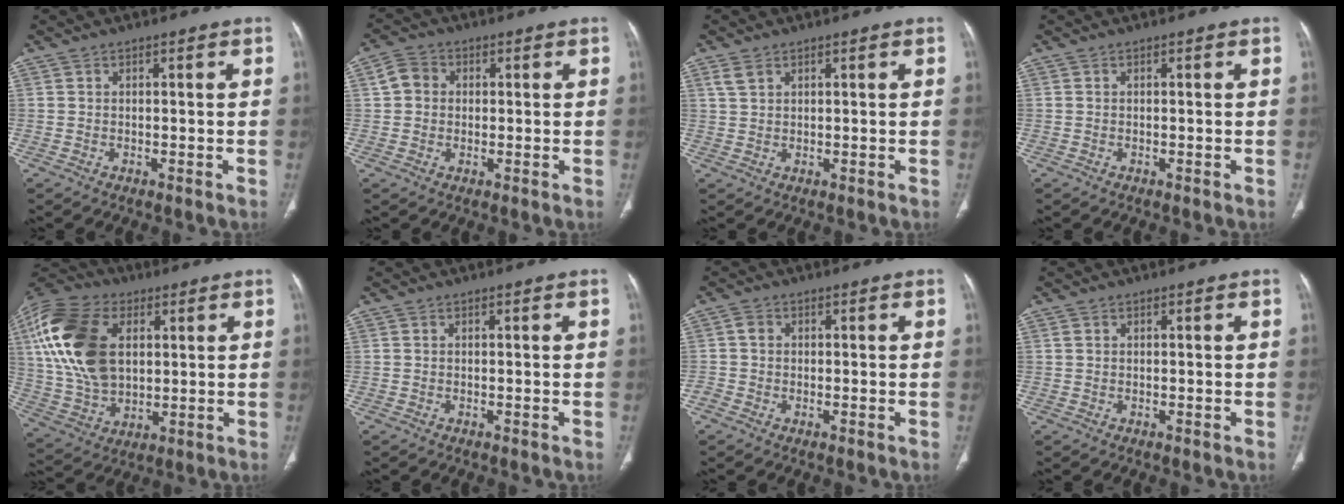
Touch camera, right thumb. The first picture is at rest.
{"total": 4.4, "force": [0.7, 3.8, 1.9], "torque": [-0.022, 0.008, 0.008]}
{"total": 2.4, "force": [1.5, 1.4, 1.2], "torque": [-0.027, 0.002, 0.037]}
{"total": 0.0}
{"total": 22.7, "force": [5.4, 14.6, 16.5], "torque": [-0.334, -0.004, 0.100]}
{"total": 0.0}
{"total": 1.7, "force": [-0.1, 1.5, 0.7], "torque": [-0.005, 0.005, -0.008]}
{"total": 0.5, "force": [0.3, 0.4, 0.2], "torque": [-0.002, 0.003, 0.006]}